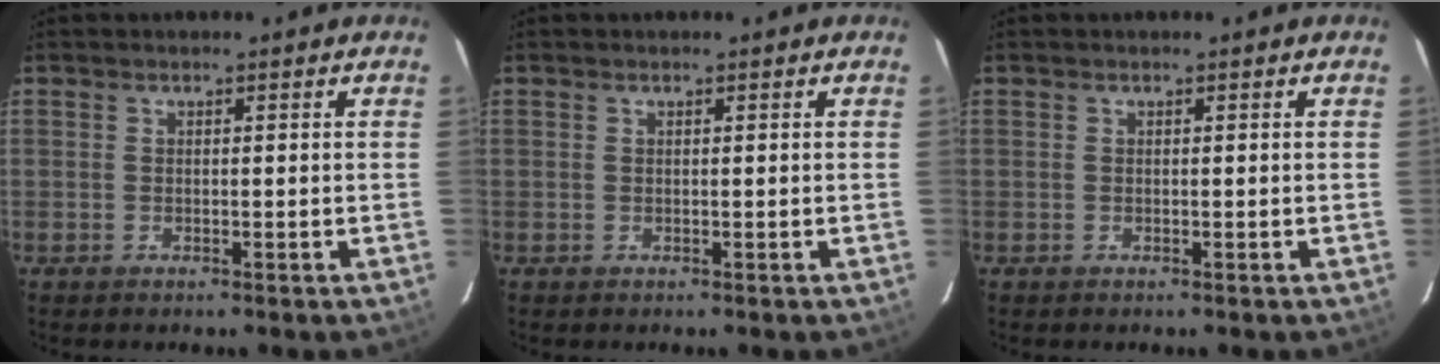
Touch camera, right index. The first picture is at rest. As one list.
[{"total": 0.0}, {"total": 0.0}]